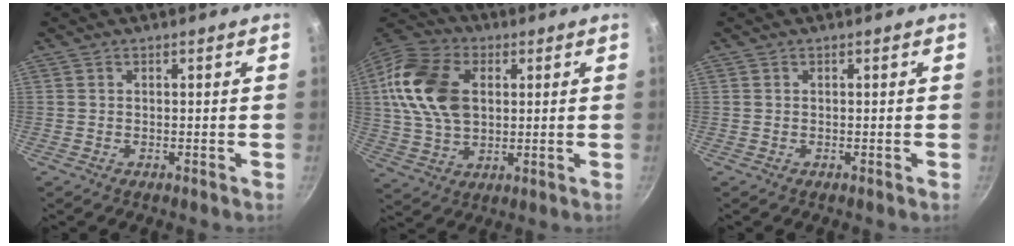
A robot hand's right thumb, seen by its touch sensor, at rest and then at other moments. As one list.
[{"total": 17.4, "force": [3.1, 11.8, 12.4], "torque": [-0.223, 0.010, 0.052]}, {"total": 0.0}]